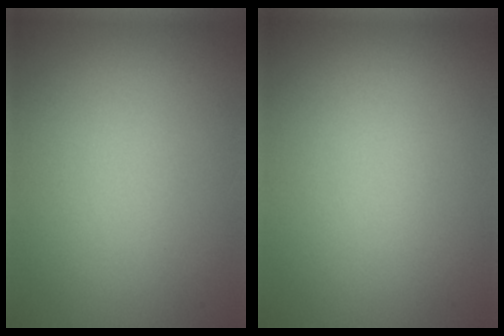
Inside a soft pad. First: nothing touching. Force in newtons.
{"total": 0.0}